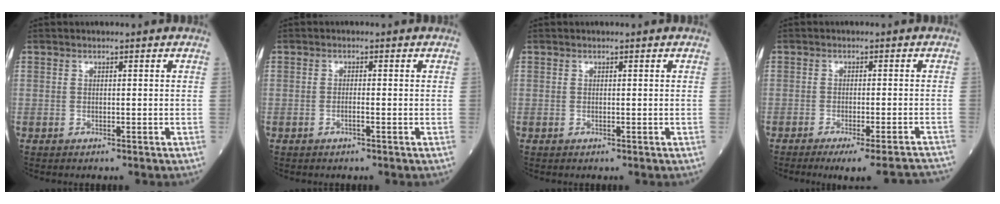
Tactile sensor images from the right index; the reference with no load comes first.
{"total": 0.8, "force": [-0.5, -0.1, 0.7], "torque": [-0.011, 0.002, -0.010]}
{"total": 0.0}
{"total": 13.8, "force": [-12.9, 0.5, 5.1], "torque": [-0.034, -0.004, -0.155]}